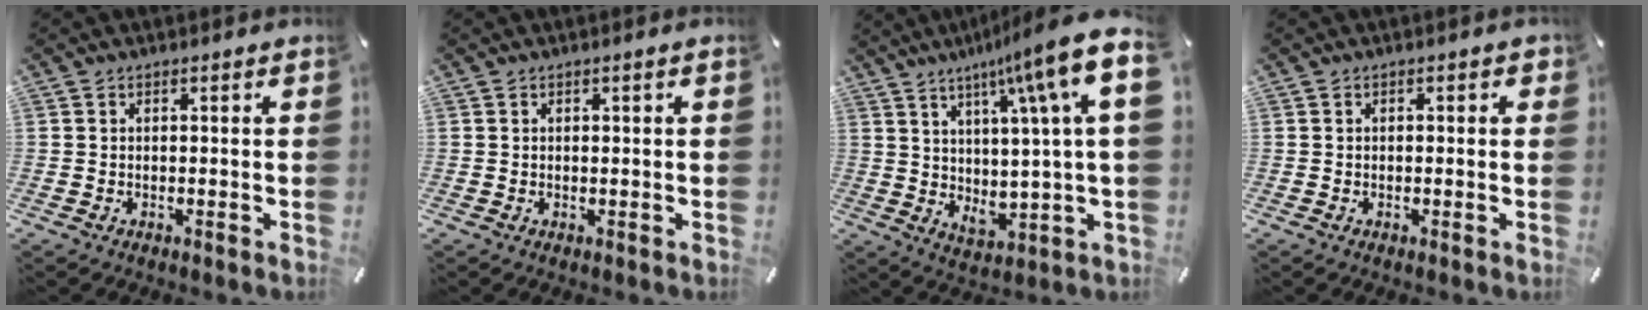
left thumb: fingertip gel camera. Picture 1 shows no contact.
{"total": 0.8, "force": [0.2, 0.0, 0.8], "torque": [-0.014, -0.001, 0.003]}
{"total": 16.3, "force": [7.0, 2.6, 14.5], "torque": [-0.232, -0.048, 0.099]}
{"total": 0.8, "force": [0.0, 0.4, 0.6], "torque": [-0.012, 0.002, 0.000]}